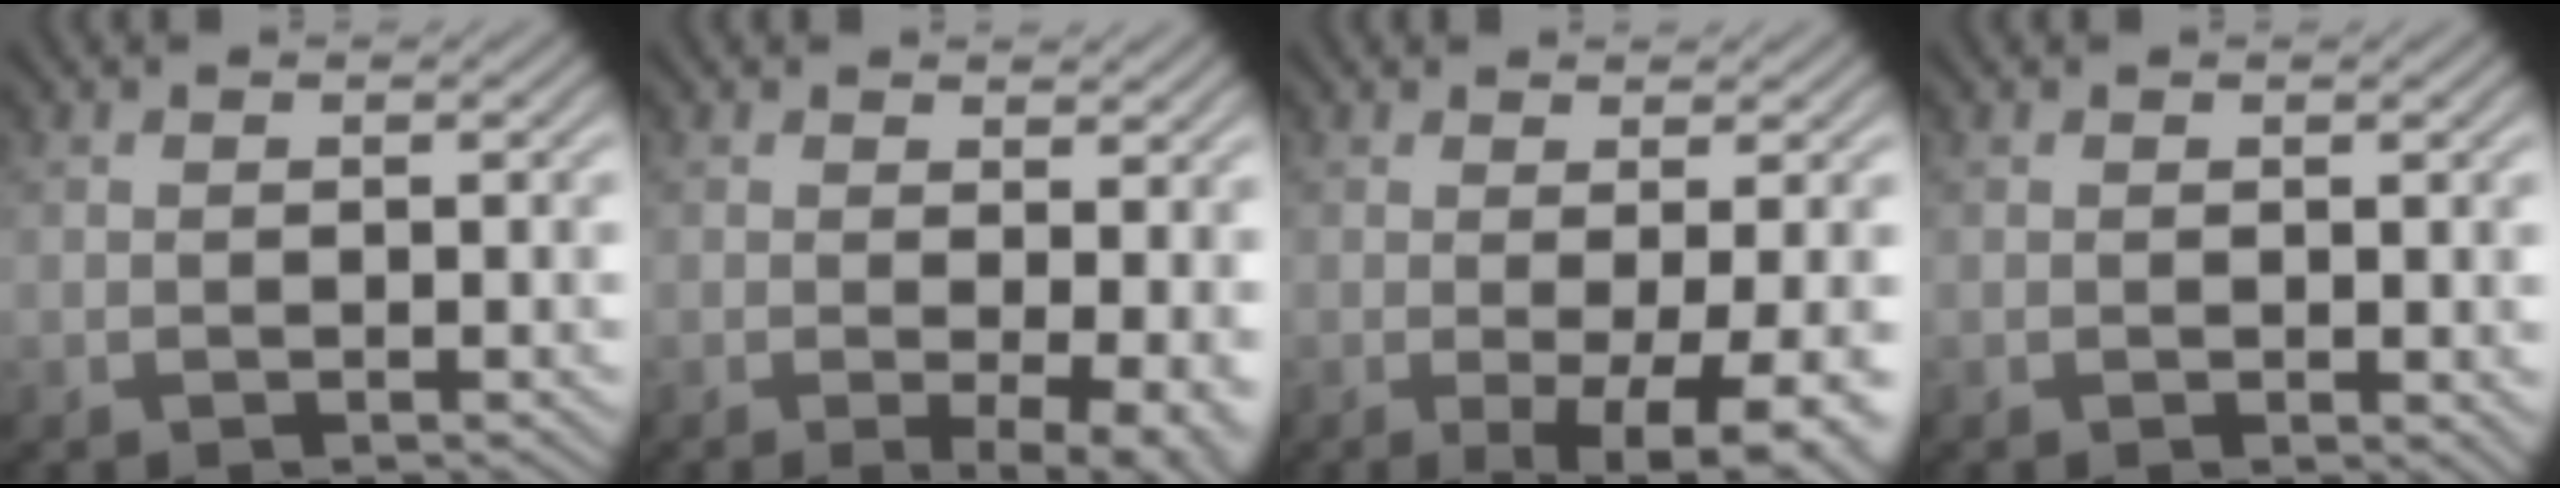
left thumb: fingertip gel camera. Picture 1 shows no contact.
{"total": 4.8, "force": [0.1, 1.3, 4.6], "torque": [-0.069, -0.008, 0.002]}
{"total": 6.7, "force": [-1.2, 1.6, 6.4], "torque": [-0.089, -0.006, -0.012]}
{"total": 1.0, "force": [0.1, 0.5, 0.8], "torque": [-0.008, -0.002, 0.004]}